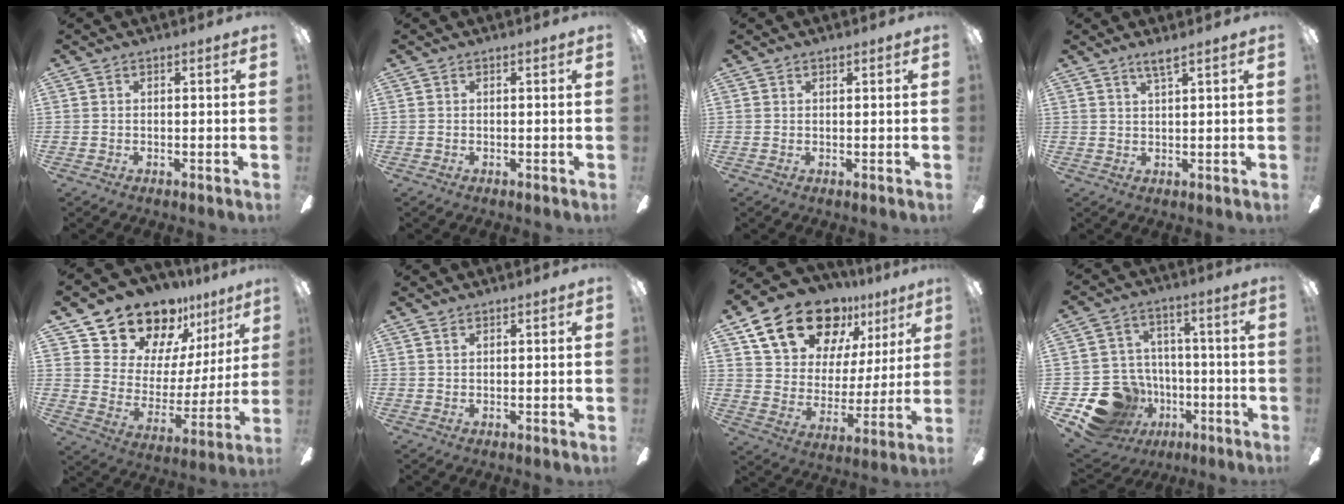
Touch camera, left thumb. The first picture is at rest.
{"total": 0.0}
{"total": 0.6, "force": [0.5, 0.3, 0.1], "torque": [-0.001, 0.001, 0.010]}
{"total": 2.8, "force": [2.3, 0.0, 1.7], "torque": [-0.039, -0.004, 0.041]}
{"total": 15.0, "force": [13.1, 7.1, 2.1], "torque": [-0.070, -0.116, 0.243]}
{"total": 1.0, "force": [0.8, 0.5, 0.4], "torque": [-0.011, 0.000, 0.016]}
{"total": 21.4, "force": [14.2, 12.4, 10.1], "torque": [-0.180, -0.072, 0.258]}
{"total": 16.2, "force": [-7.4, 13.1, 6.0], "torque": [-0.128, 0.050, -0.105]}